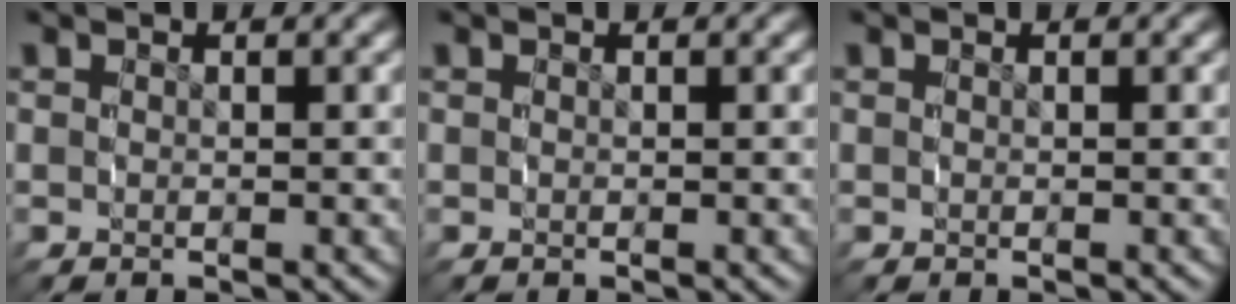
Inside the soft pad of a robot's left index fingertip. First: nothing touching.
{"total": 0.0}
{"total": 0.0}